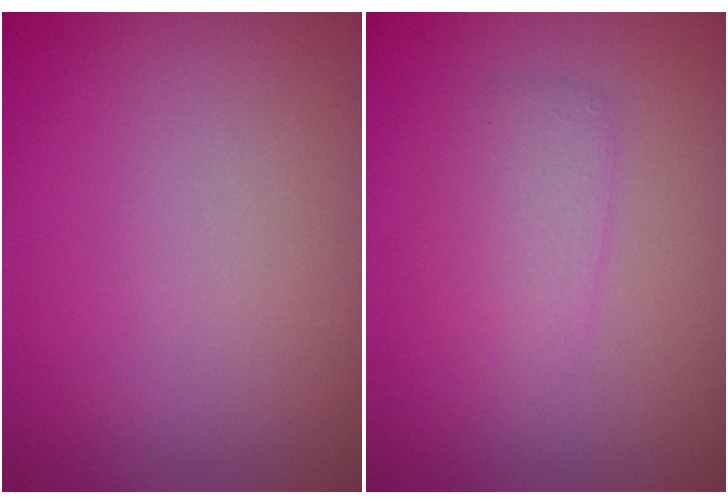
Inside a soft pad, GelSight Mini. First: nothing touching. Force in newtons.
{"total": 1.9, "press": 1.9, "slide": 0.0}